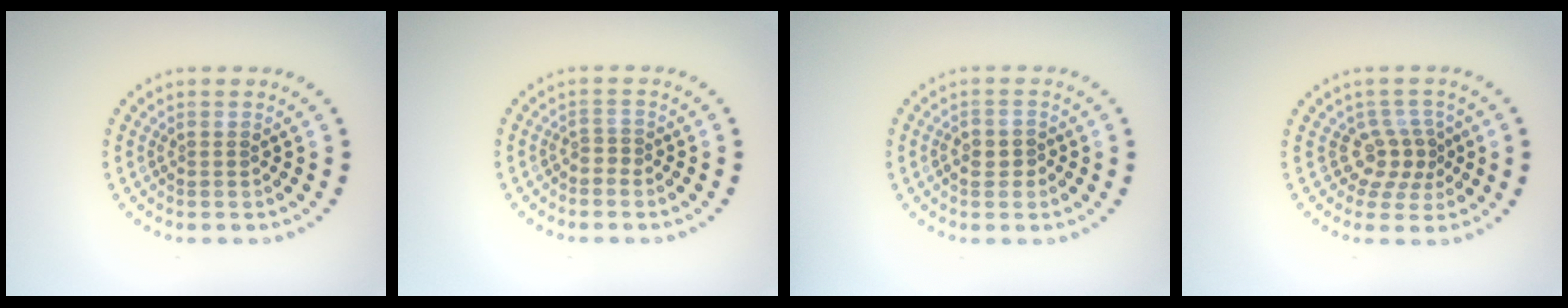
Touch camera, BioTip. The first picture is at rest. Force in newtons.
{"total": 0.8, "press": 0.4, "slide": 0.7}
{"total": 1.4, "press": 1.4, "slide": 0.4}
{"total": 2.9, "press": 2.1, "slide": 2.0}